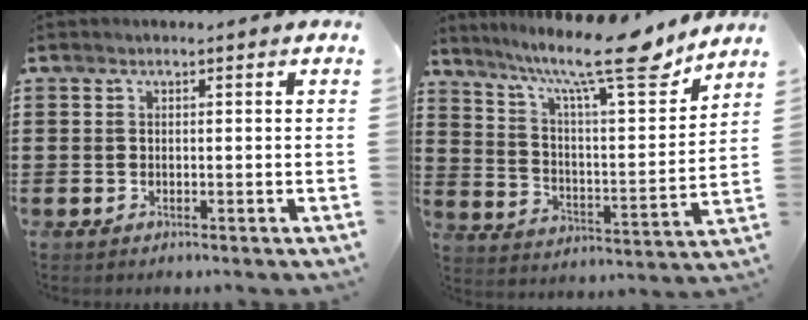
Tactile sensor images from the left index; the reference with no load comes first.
{"total": 16.2, "force": [11.8, 2.8, 10.7], "torque": [-0.188, -0.067, 0.187]}